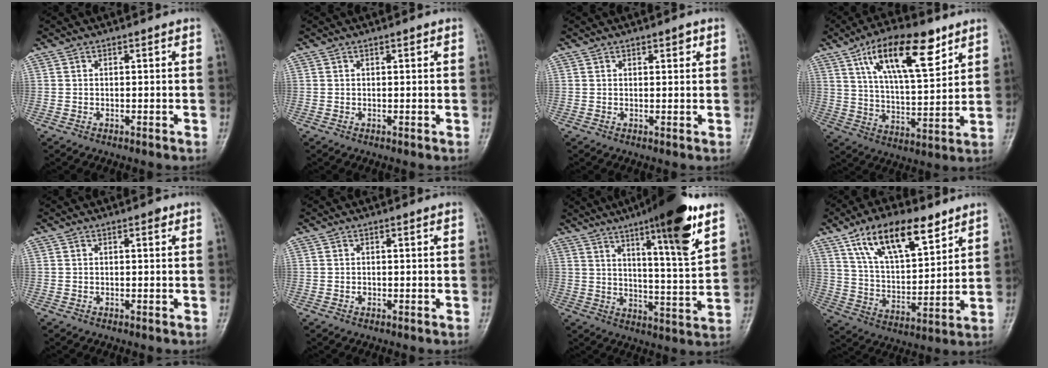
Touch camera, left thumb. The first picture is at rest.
{"total": 0.6, "force": [0.4, 0.3, 0.4], "torque": [-0.003, -0.001, 0.004]}
{"total": 1.7, "force": [1.0, 0.9, 1.1], "torque": [-0.005, -0.002, 0.012]}
{"total": 17.5, "force": [9.3, 6.6, 13.2], "torque": [-0.189, -0.035, 0.160]}
{"total": 0.9, "force": [0.5, 0.5, 0.6], "torque": [-0.004, 0.000, 0.003]}
{"total": 0.6, "force": [-0.1, 0.5, 0.2], "torque": [0.000, 0.001, -0.002]}
{"total": 17.1, "force": [10.0, 2.6, 13.6], "torque": [-0.190, -0.053, 0.152]}
{"total": 17.1, "force": [10.2, 7.4, 11.6], "torque": [-0.162, -0.040, 0.184]}